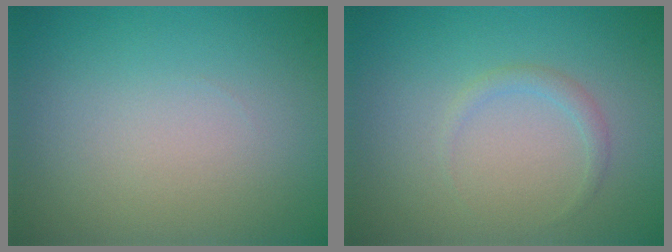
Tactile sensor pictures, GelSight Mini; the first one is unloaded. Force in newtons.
{"total": 1.0, "press": 1.0, "slide": 0.1}